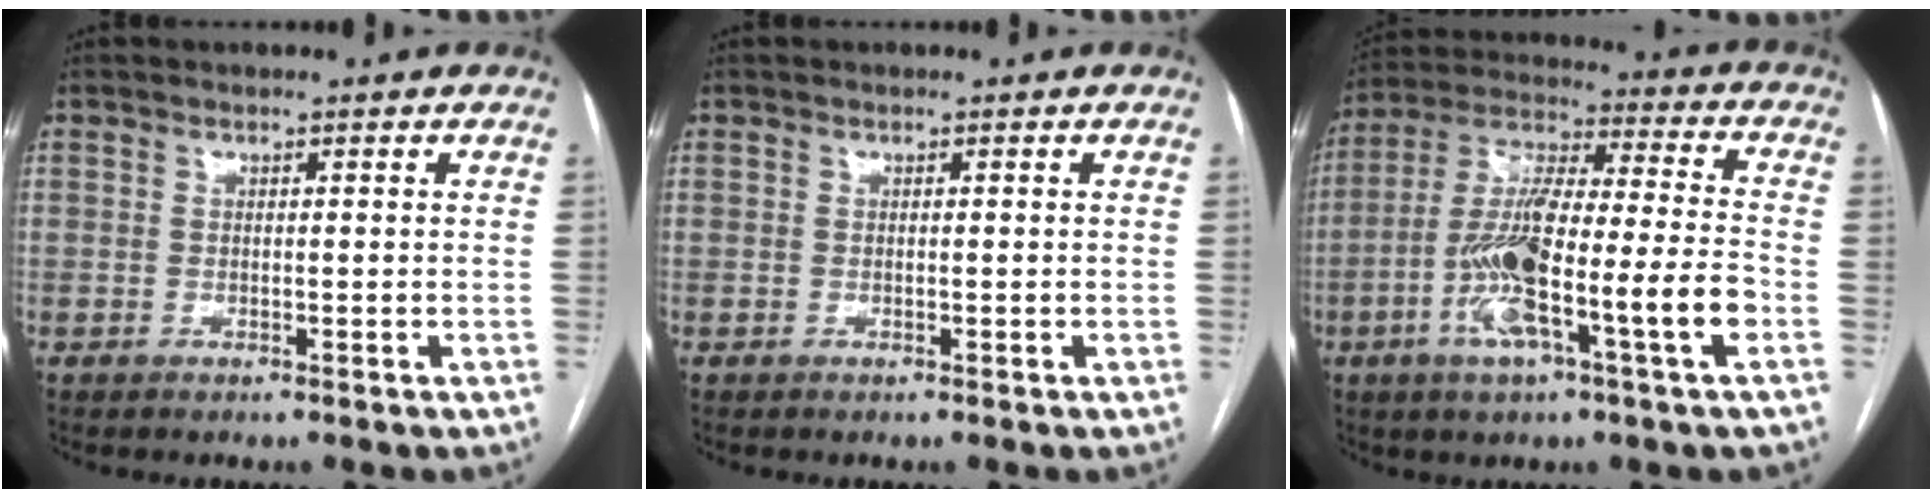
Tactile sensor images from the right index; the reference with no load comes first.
{"total": 0.0}
{"total": 16.8, "force": [-5.5, 1.0, 15.9], "torque": [-0.298, 0.002, -0.100]}